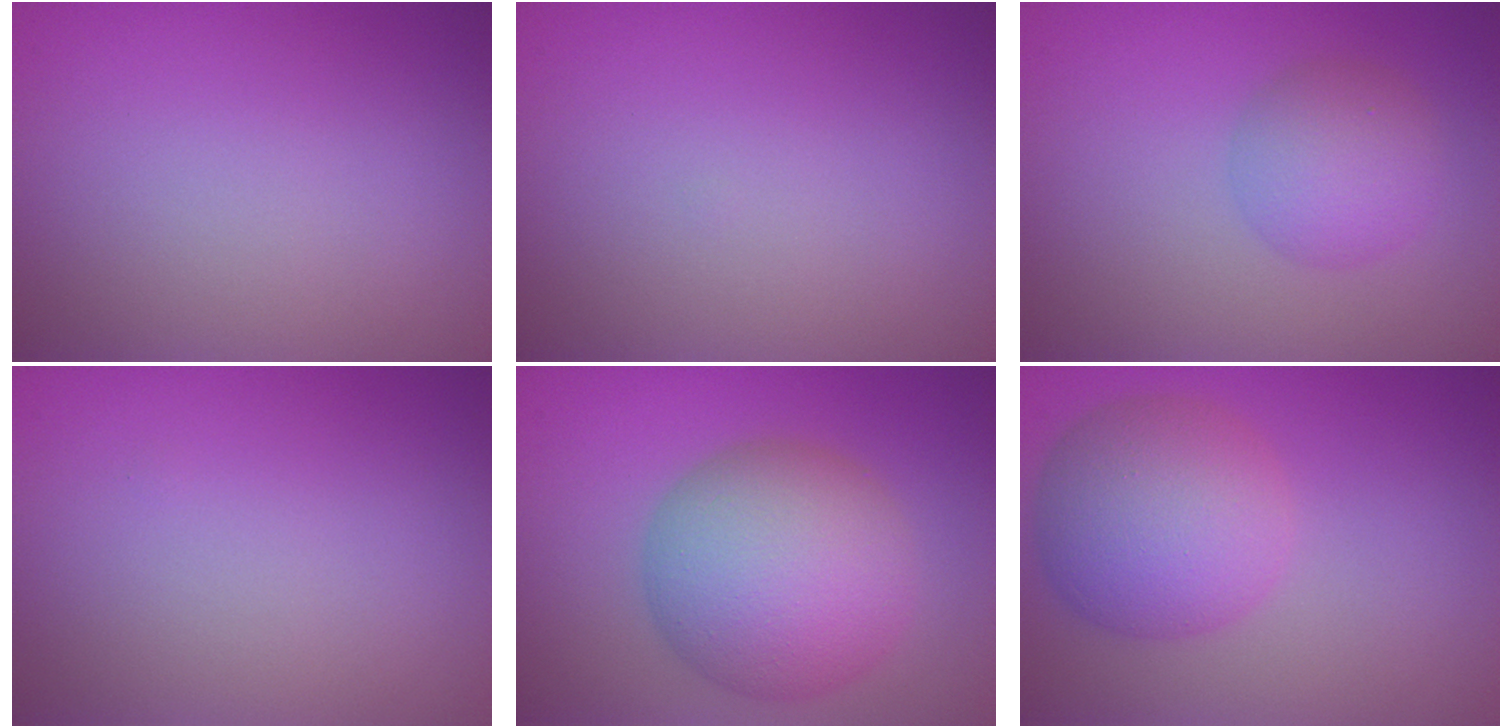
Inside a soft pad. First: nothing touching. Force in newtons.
{"total": 0.0}
{"total": 3.7, "press": 3.7, "slide": 0.1}
{"total": 0.0}
{"total": 9.7, "press": 9.7, "slide": 0.4}
{"total": 6.9, "press": 6.9, "slide": 0.3}